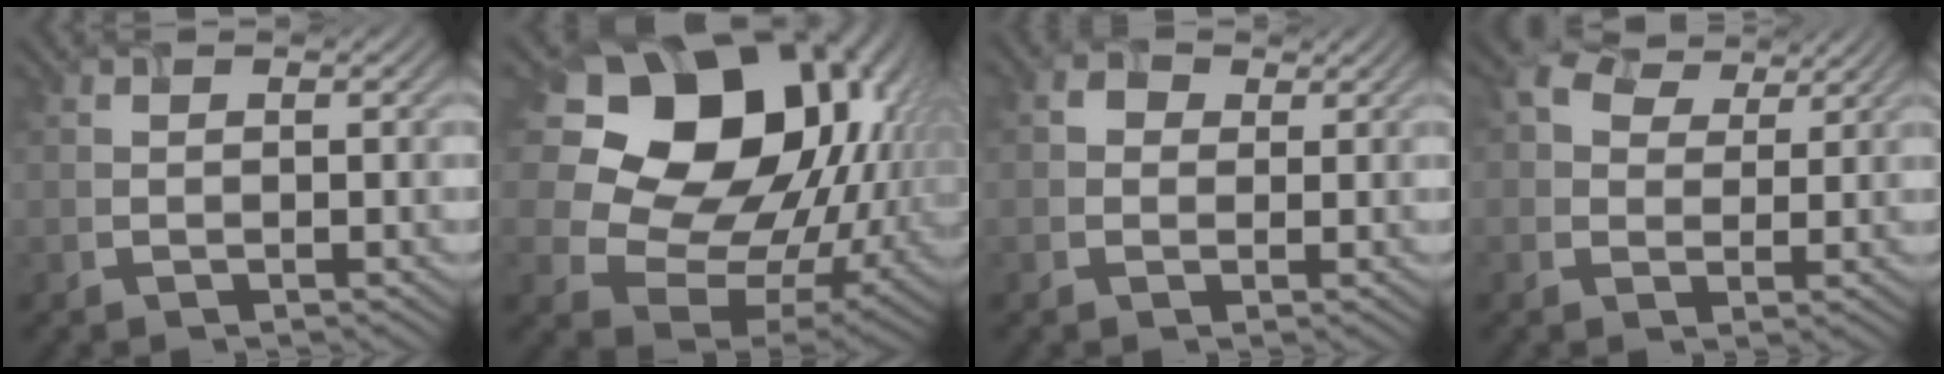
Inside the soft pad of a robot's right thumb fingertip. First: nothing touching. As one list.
[{"total": 21.4, "force": [6.7, 16.7, 11.5], "torque": [-0.259, 0.011, 0.160]}, {"total": 1.3, "force": [0.0, 1.2, -0.4], "torque": [0.009, -0.002, 0.000]}, {"total": 3.8, "force": [2.4, 2.7, 1.2], "torque": [-0.025, 0.003, 0.048]}]